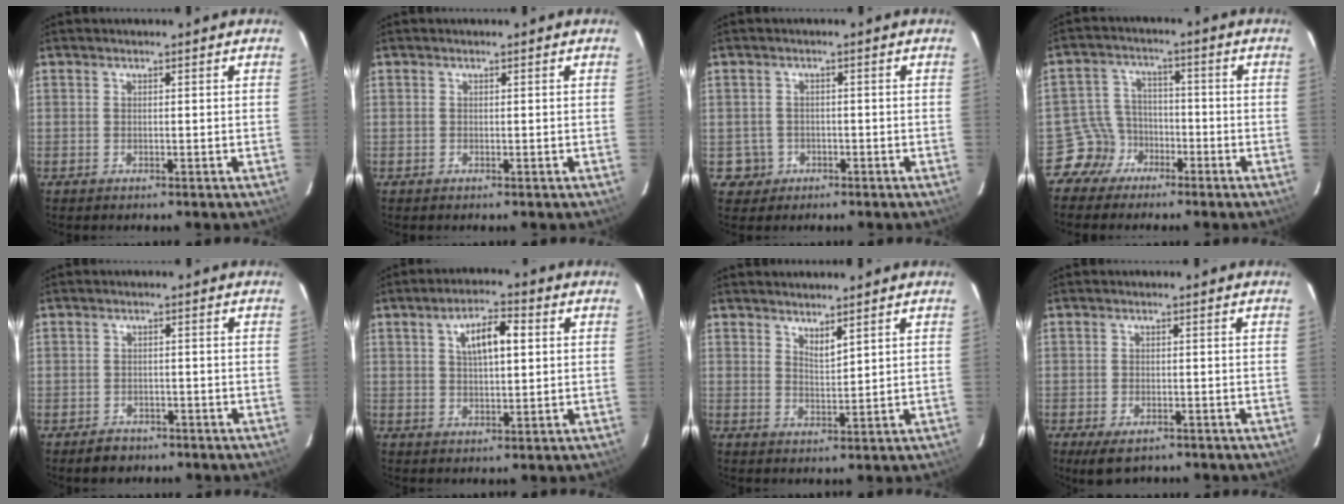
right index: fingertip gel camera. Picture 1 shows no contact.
{"total": 0.0}
{"total": 3.7, "force": [-1.0, 3.5, 0.1], "torque": [-0.006, 0.015, -0.010]}
{"total": 6.1, "force": [-4.2, 4.5, -0.5], "torque": [-0.003, 0.028, -0.082]}
{"total": 3.4, "force": [-2.2, 2.5, 0.5], "torque": [-0.010, 0.011, -0.031]}
{"total": 7.3, "force": [2.1, 2.8, 6.4], "torque": [-0.110, 0.014, 0.039]}
{"total": 2.8, "force": [2.3, 0.5, 1.6], "torque": [-0.025, -0.002, 0.039]}
{"total": 4.4, "force": [-2.8, 2.2, 2.5], "torque": [-0.053, -0.017, -0.044]}